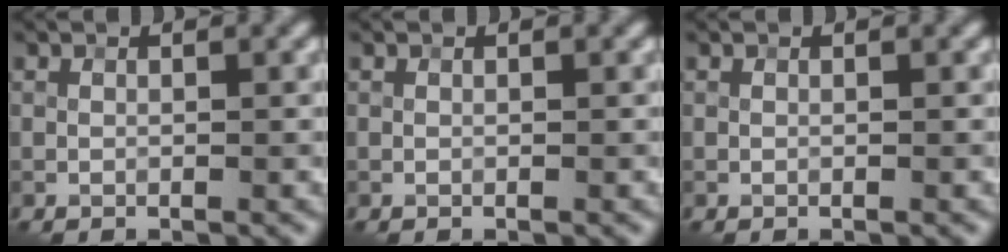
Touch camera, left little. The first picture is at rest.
{"total": 0.0}
{"total": 0.0}